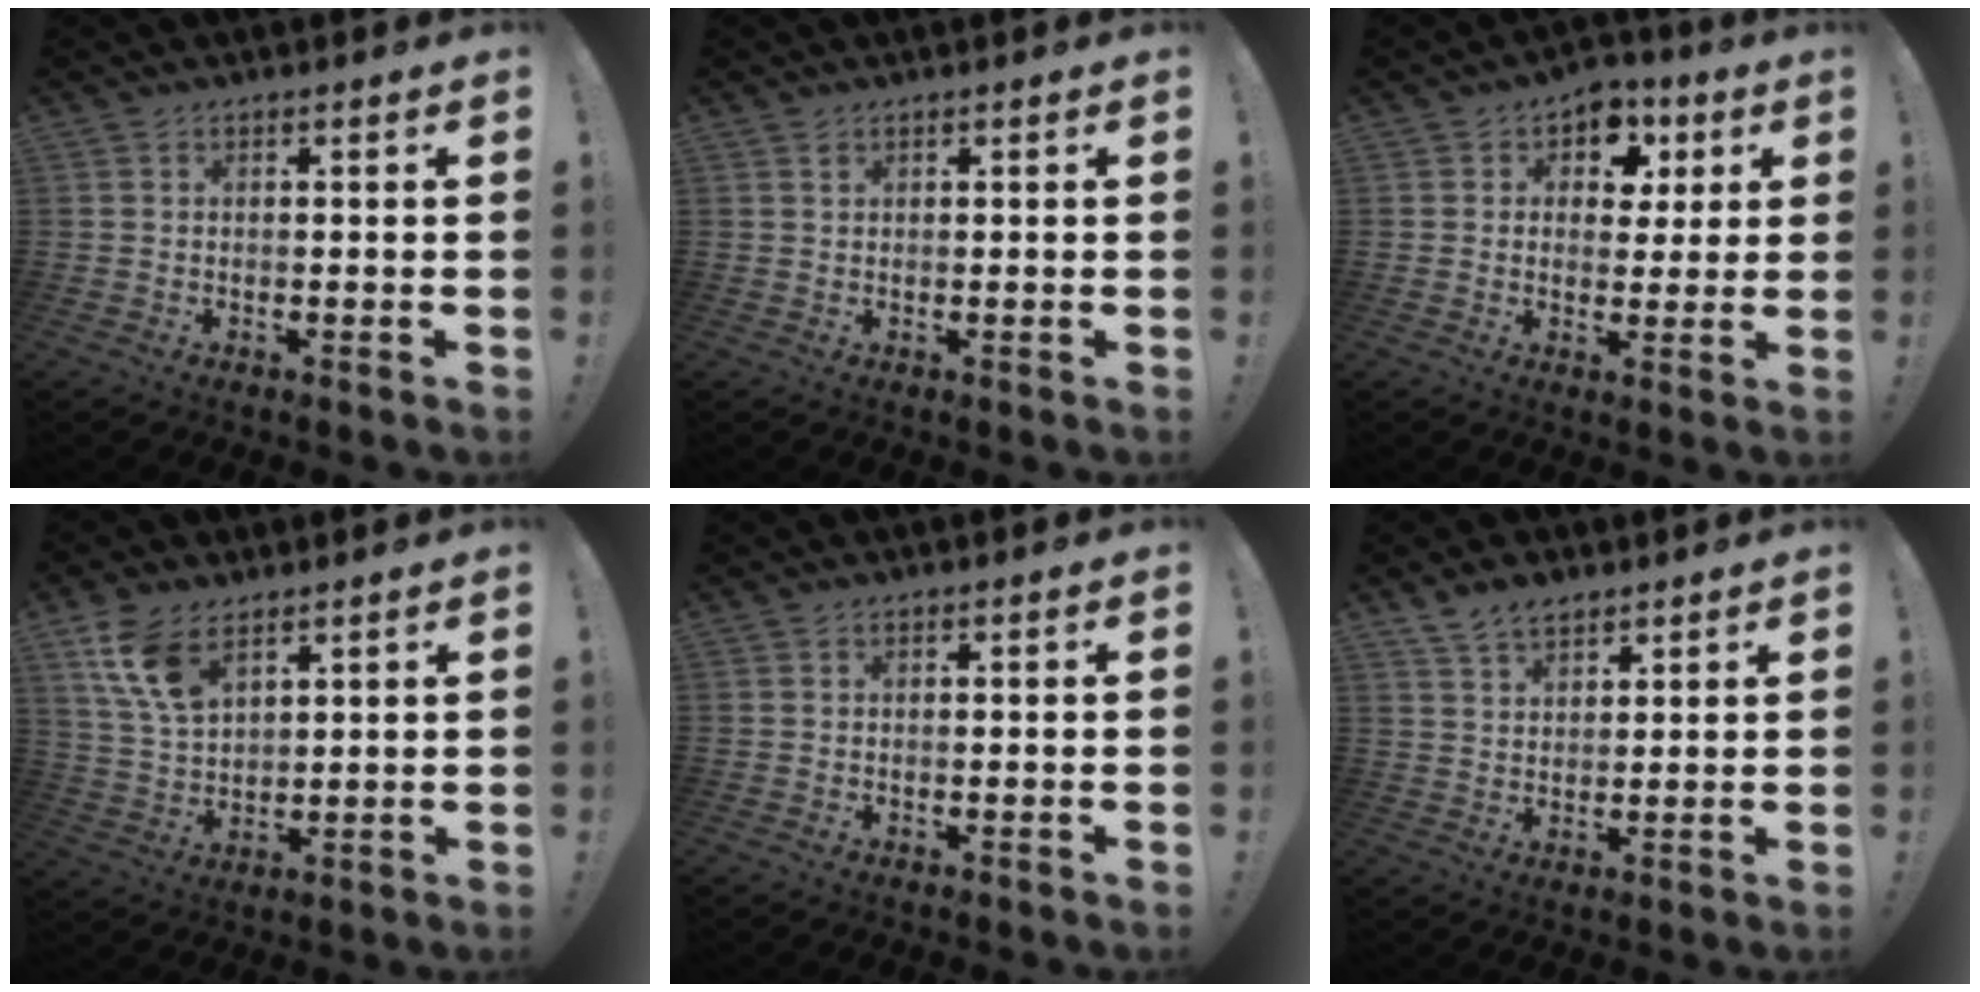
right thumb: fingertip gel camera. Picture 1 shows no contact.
{"total": 1.1, "force": [0.7, 0.7, 0.3], "torque": [0.006, -0.004, 0.012]}
{"total": 8.6, "force": [3.2, 7.3, 3.3], "torque": [-0.031, -0.016, 0.060]}
{"total": 11.0, "force": [6.7, 5.8, 6.4], "torque": [-0.126, -0.026, 0.130]}
{"total": 0.0}
{"total": 6.6, "force": [5.2, 3.3, 2.3], "torque": [-0.038, -0.026, 0.098]}